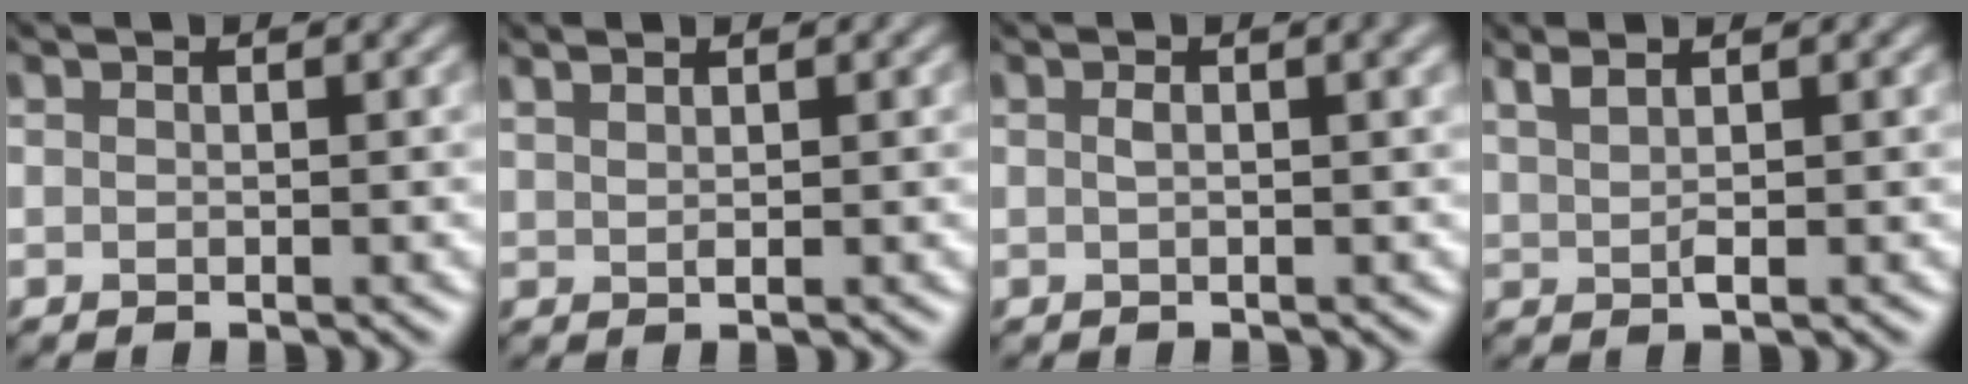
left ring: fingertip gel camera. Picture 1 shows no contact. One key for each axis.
{"total": 1.7, "fx": 1.4, "fy": 0.0, "fz": 0.8, "tx": -0.018, "ty": 0.006, "tz": 0.027}
{"total": 2.8, "fx": 0.5, "fy": 1.2, "fz": 2.5, "tx": -0.024, "ty": 0.005, "tz": 0.012}
{"total": 1.7, "fx": 1.2, "fy": -0.1, "fz": 1.2, "tx": -0.023, "ty": 0.002, "tz": 0.033}